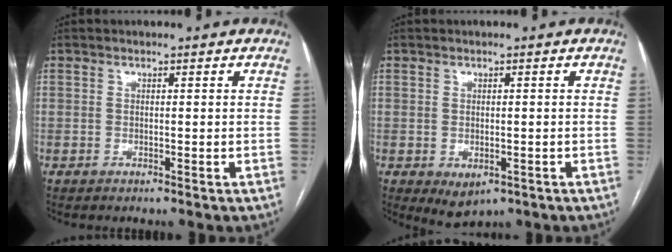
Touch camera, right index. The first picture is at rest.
{"total": 3.4, "force": [-1.3, 2.2, 2.3], "torque": [-0.033, -0.005, -0.004]}